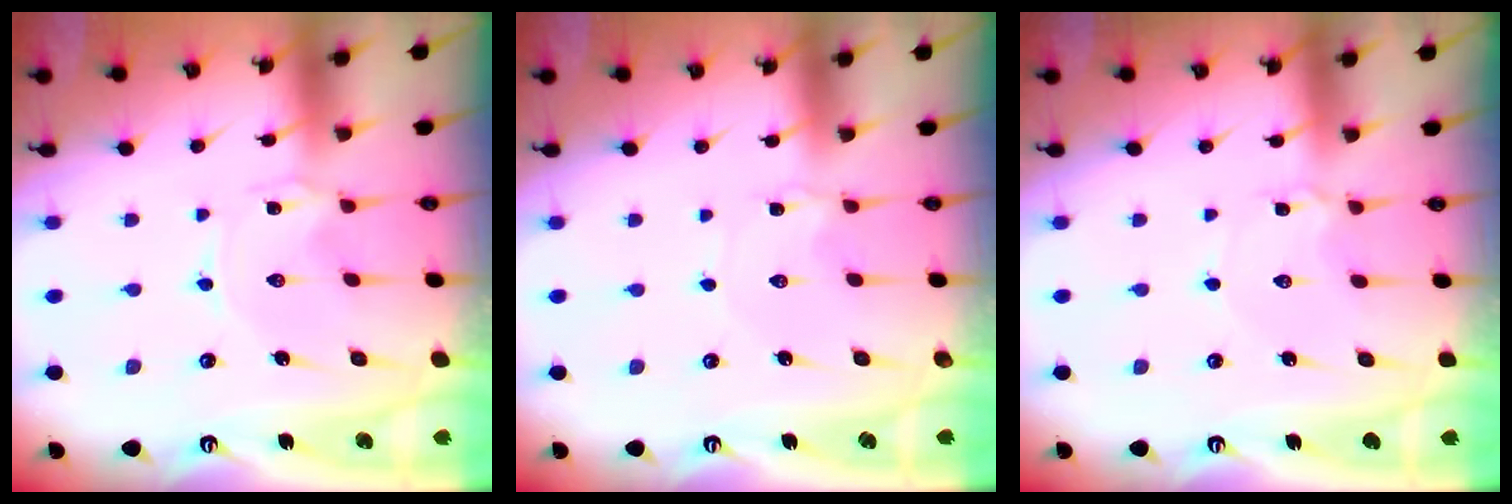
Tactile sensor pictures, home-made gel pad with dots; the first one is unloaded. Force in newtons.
{"total": 1.0, "press": 1.0, "slide": 0.1}
{"total": 3.2, "press": 3.2, "slide": 0.3}